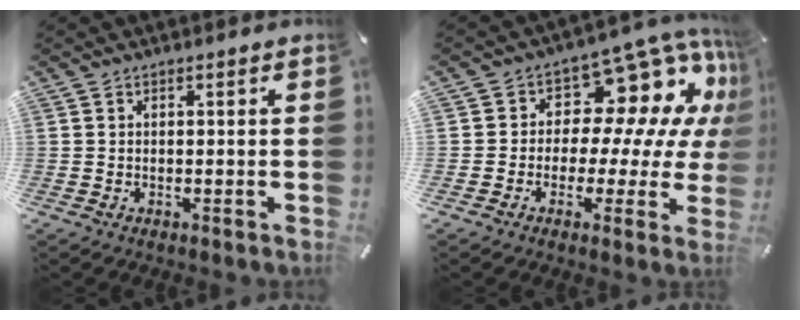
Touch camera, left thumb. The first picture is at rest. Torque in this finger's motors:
{"motor_torque": [0.60, 0.36, 0.42, 0.29, -0.01]}